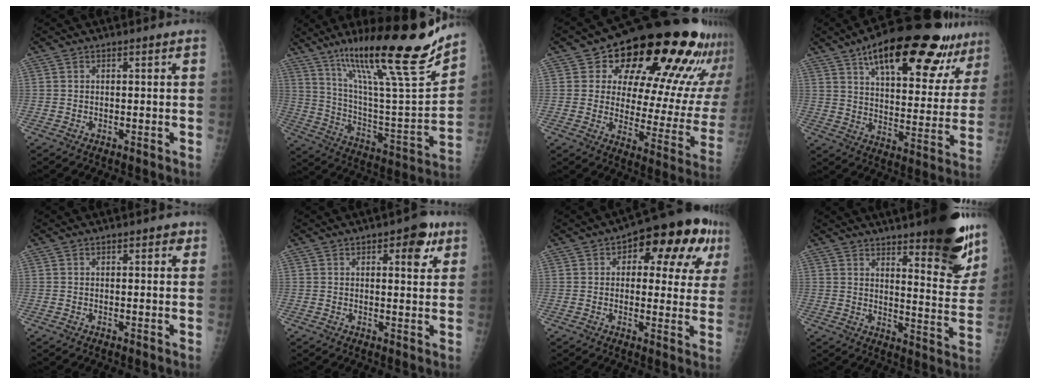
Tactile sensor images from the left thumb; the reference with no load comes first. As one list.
[{"total": 26.7, "force": [18.5, 3.5, 18.9], "torque": [-0.285, -0.075, 0.317]}, {"total": 27.8, "force": [16.4, 12.1, 18.9], "torque": [-0.230, -0.060, 0.220]}, {"total": 26.7, "force": [16.8, 9.5, 18.4], "torque": [-0.234, -0.034, 0.246]}, {"total": 1.7, "force": [0.9, 0.9, 1.1], "torque": [-0.004, -0.001, 0.008]}, {"total": 6.3, "force": [3.0, 2.9, 4.7], "torque": [-0.036, -0.009, 0.031]}, {"total": 16.1, "force": [6.0, 7.8, 12.8], "torque": [-0.118, 0.011, 0.068]}, {"total": 21.1, "force": [14.7, 5.3, 14.2], "torque": [-0.153, -0.093, 0.192]}]